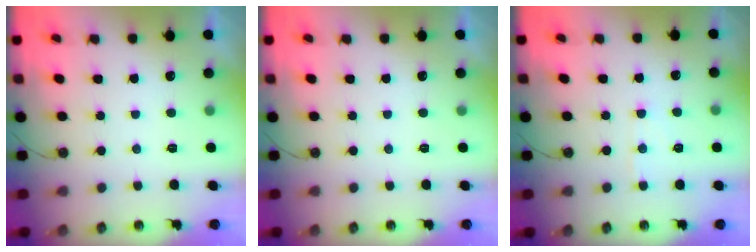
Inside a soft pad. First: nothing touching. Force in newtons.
{"total": 0.0}
{"total": 5.0, "press": 5.0, "slide": 0.6}